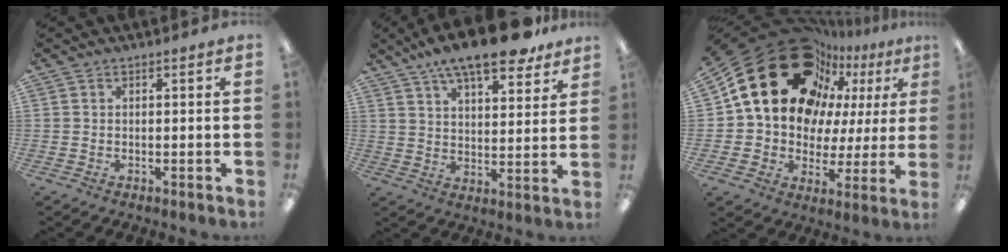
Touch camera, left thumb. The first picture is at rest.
{"total": 13.9, "force": [11.0, 3.7, 7.7], "torque": [-0.127, -0.058, 0.188]}
{"total": 25.2, "force": [13.7, 16.7, 13.1], "torque": [-0.216, -0.081, 0.261]}